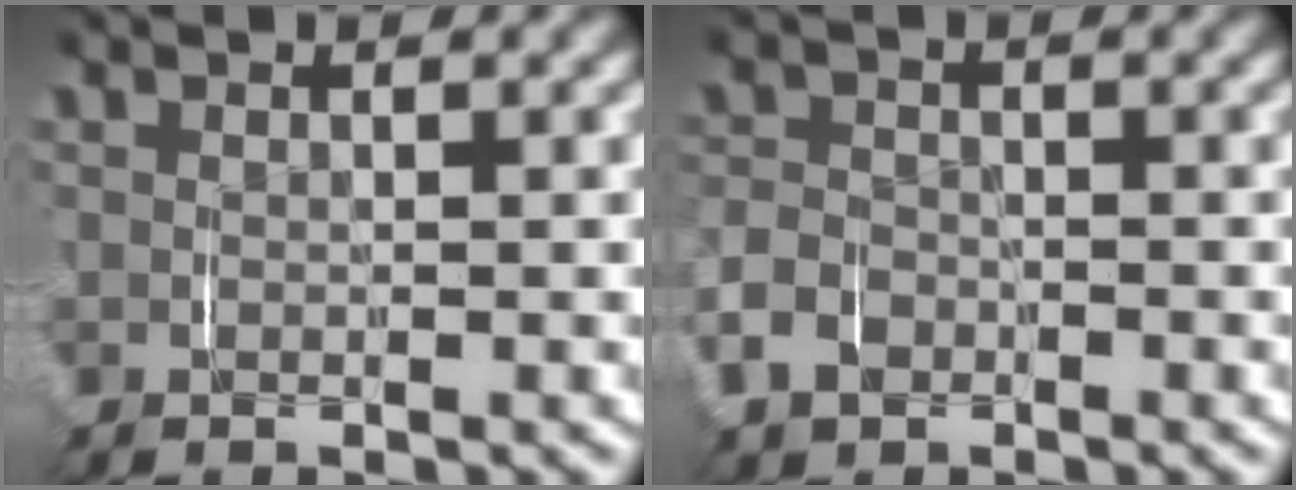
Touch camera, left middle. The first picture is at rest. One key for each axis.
{"total": 3.1, "fx": -1.4, "fy": 2.5, "fz": 1.3, "tx": -0.037, "ty": -0.004, "tz": -0.027}